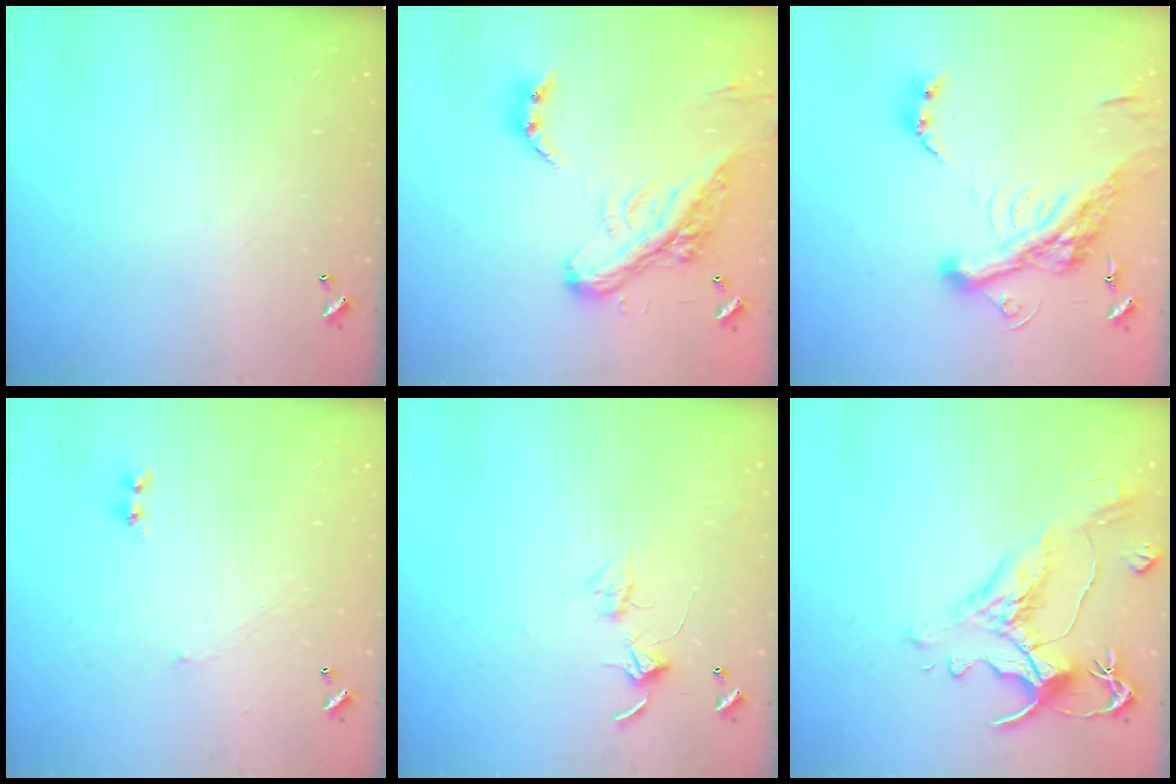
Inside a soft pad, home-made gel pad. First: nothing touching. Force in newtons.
{"total": 10.0, "press": 9.8, "slide": 2.0}
{"total": 10.6, "press": 10.4, "slide": 2.2}
{"total": 2.6, "press": 2.6, "slide": 0.6}
{"total": 2.8, "press": 2.8, "slide": 0.2}
{"total": 1.6, "press": 0.0, "slide": 1.6}